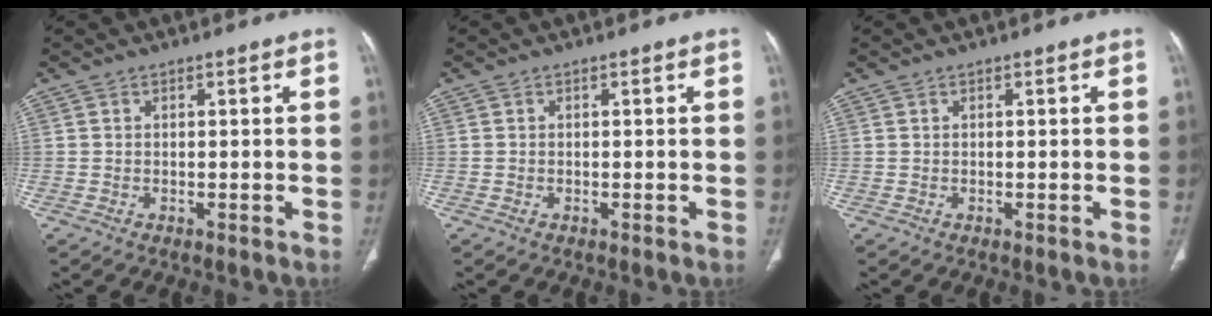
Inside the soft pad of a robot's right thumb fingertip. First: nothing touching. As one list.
[{"total": 0.0}, {"total": 0.0}]